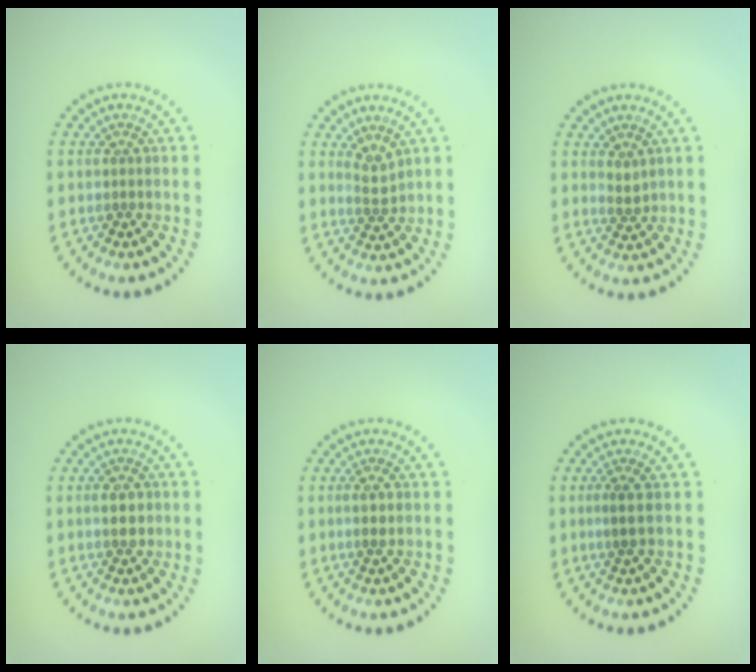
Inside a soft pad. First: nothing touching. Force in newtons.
{"total": 1.8, "press": 1.3, "slide": 1.1}
{"total": 1.0, "press": 0.9, "slide": 0.6}
{"total": 2.0, "press": 2.0, "slide": 0.1}
{"total": 1.5, "press": 1.3, "slide": 0.6}
{"total": 1.6, "press": 1.4, "slide": 0.8}